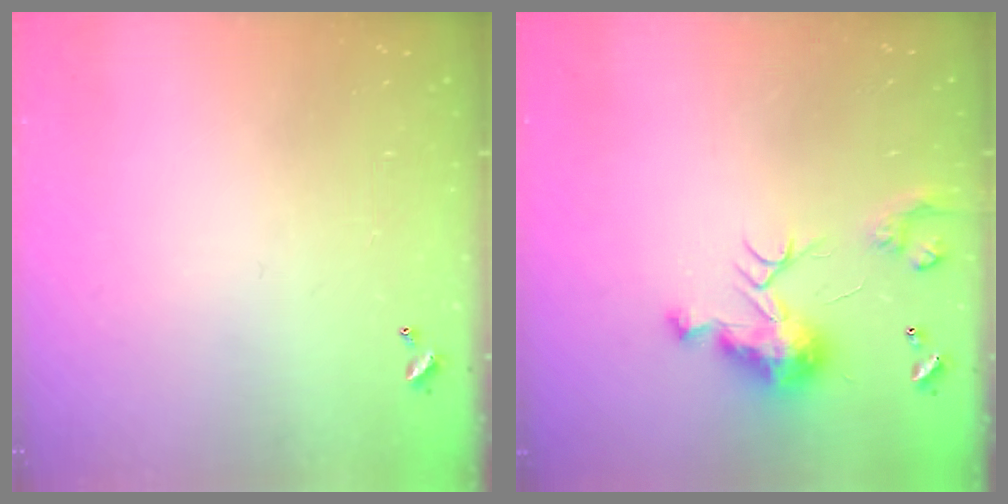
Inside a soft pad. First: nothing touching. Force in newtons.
{"total": 9.7, "press": 9.7, "slide": 0.8}